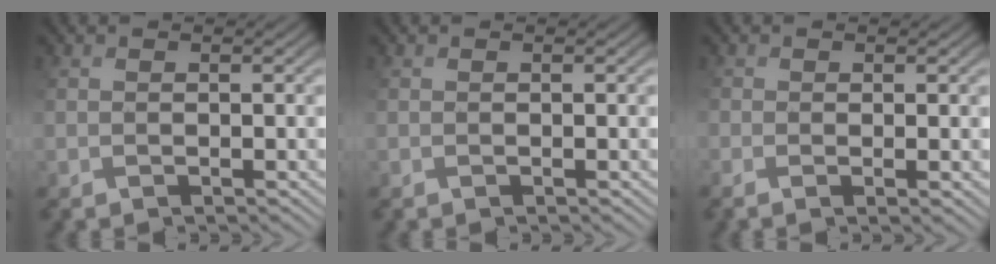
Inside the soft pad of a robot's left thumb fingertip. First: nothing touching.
{"total": 0.0}
{"total": 2.4, "force": [-0.6, 0.9, 2.1], "torque": [-0.040, -0.007, -0.003]}